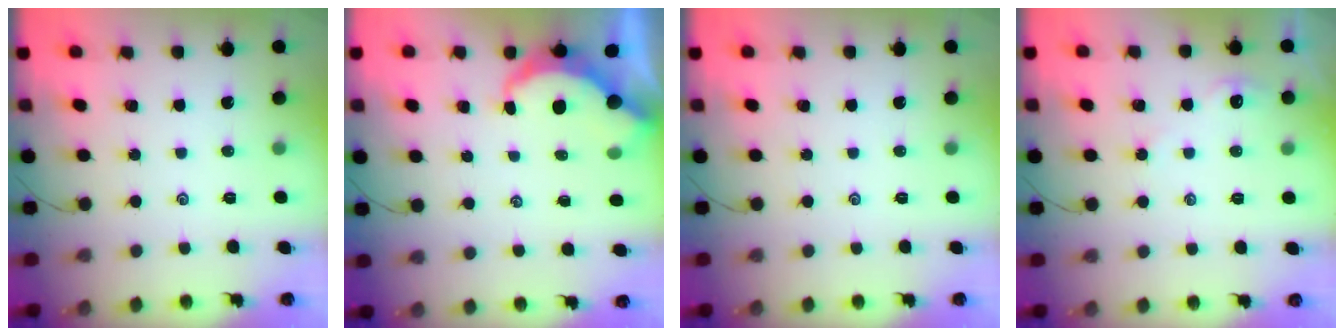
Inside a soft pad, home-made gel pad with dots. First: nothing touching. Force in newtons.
{"total": 5.5, "press": 5.5, "slide": 0.4}
{"total": 0.0}
{"total": 1.9, "press": 1.8, "slide": 0.3}